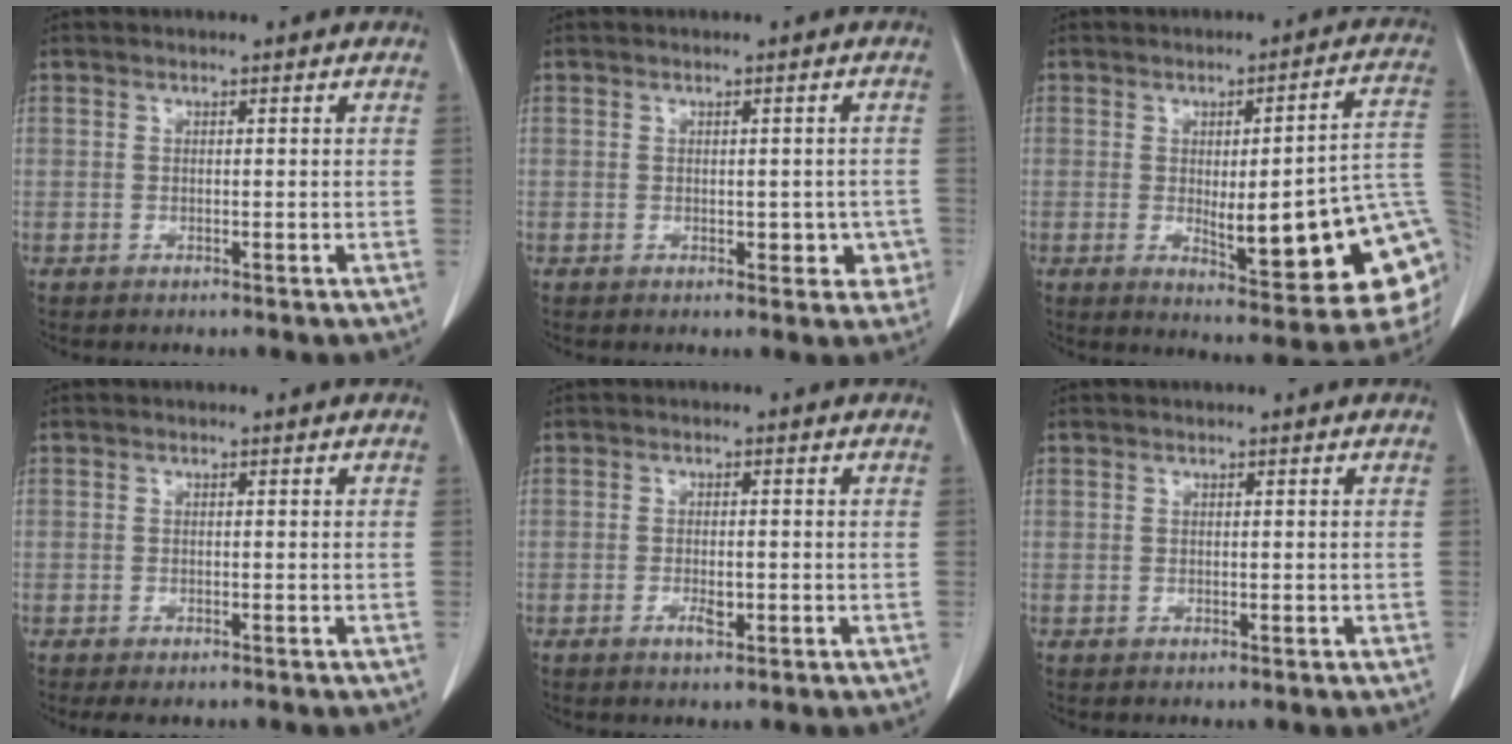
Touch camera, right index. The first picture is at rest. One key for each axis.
{"total": 3.5, "fx": -0.6, "fy": 2.3, "fz": 2.6, "tx": -0.010, "ty": 0.009, "tz": 0.000}
{"total": 20.1, "fx": -3.0, "fy": 3.6, "fz": 19.5, "tx": -0.178, "ty": 0.009, "tz": -0.023}
{"total": 2.0, "fx": -1.6, "fy": 0.8, "fz": 1.1, "tx": -0.014, "ty": -0.004, "tz": -0.018}
{"total": 2.2, "fx": -0.8, "fy": 0.8, "fz": 1.9, "tx": -0.034, "ty": 0.000, "tz": -0.011}
{"total": 0.0}